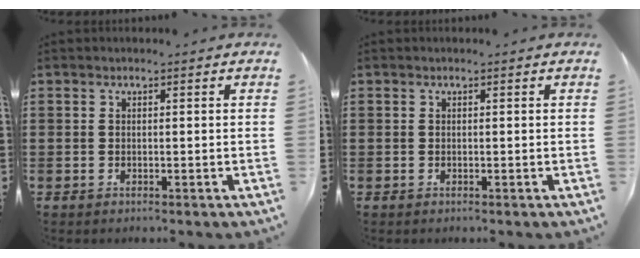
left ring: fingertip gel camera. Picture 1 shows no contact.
{"total": 0.0}